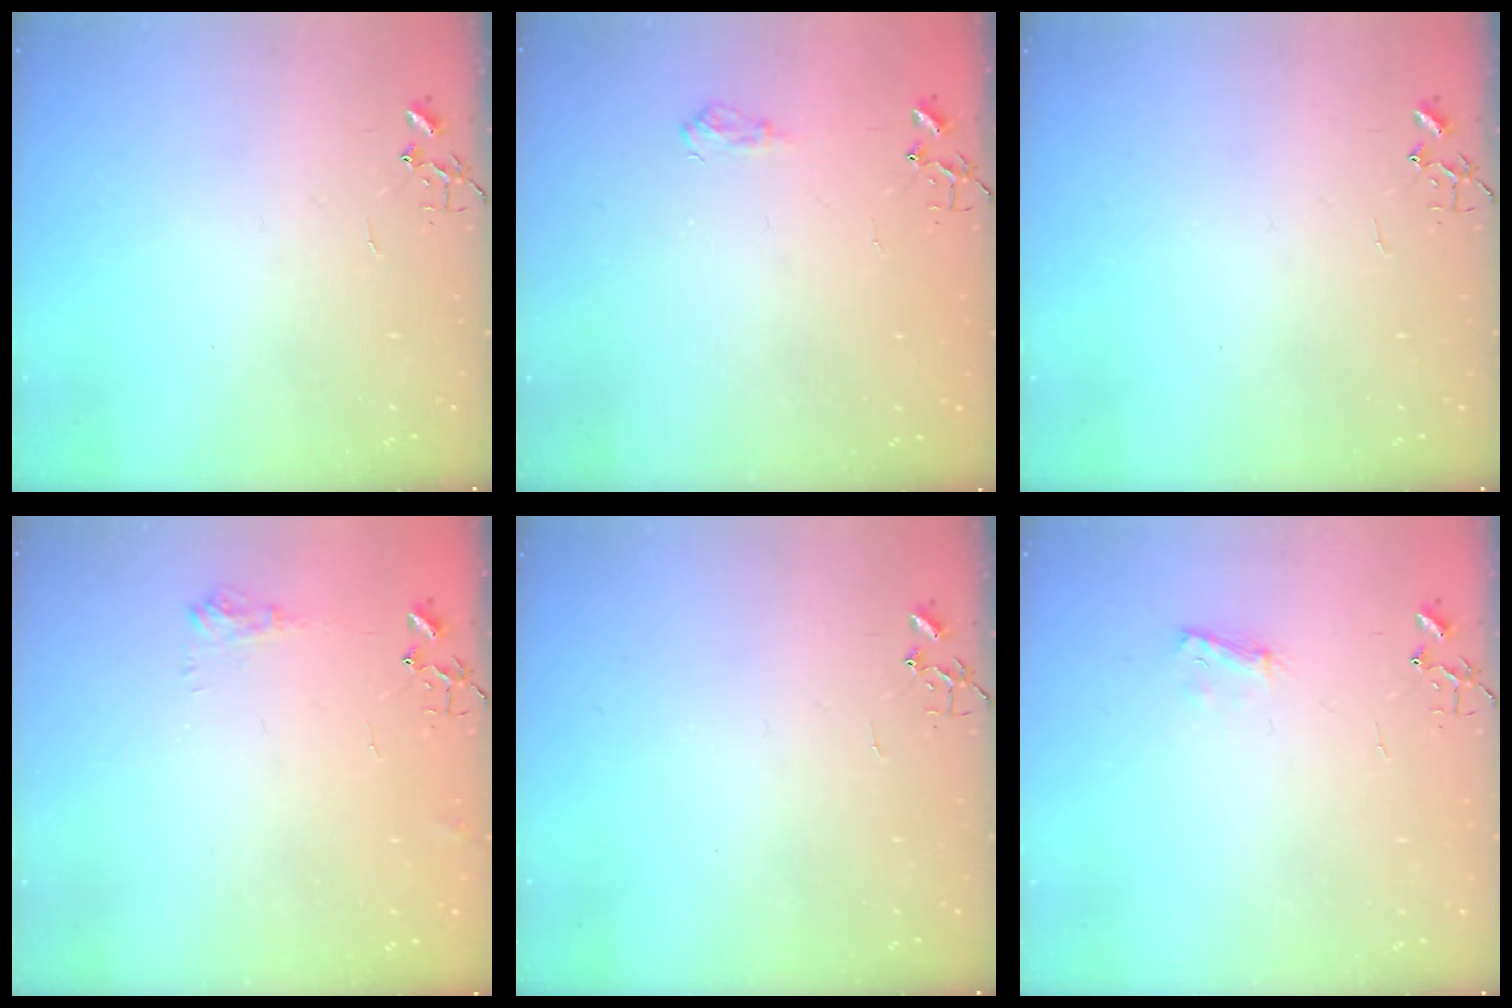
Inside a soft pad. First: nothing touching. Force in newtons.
{"total": 7.8, "press": 7.8, "slide": 0.9}
{"total": 0.0}
{"total": 6.4, "press": 6.3, "slide": 0.8}
{"total": 0.0}
{"total": 6.6, "press": 6.6, "slide": 0.8}